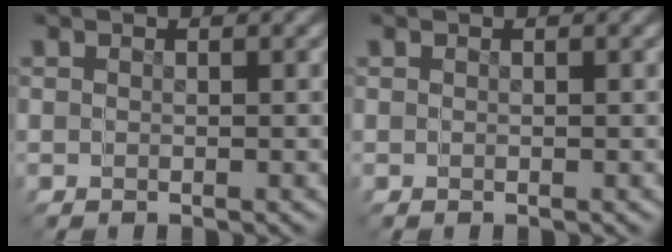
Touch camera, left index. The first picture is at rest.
{"total": 0.0}